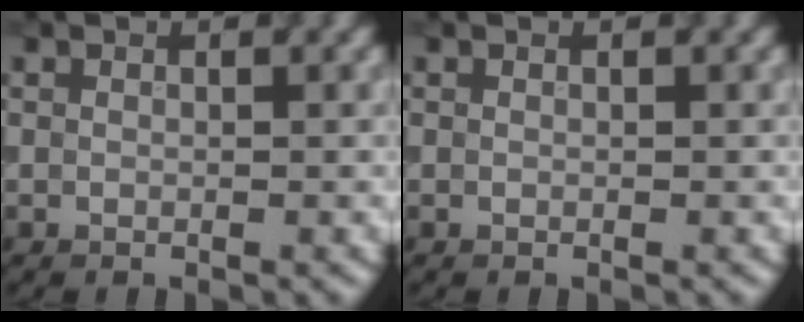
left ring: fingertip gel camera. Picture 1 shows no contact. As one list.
[{"total": 0.0}]